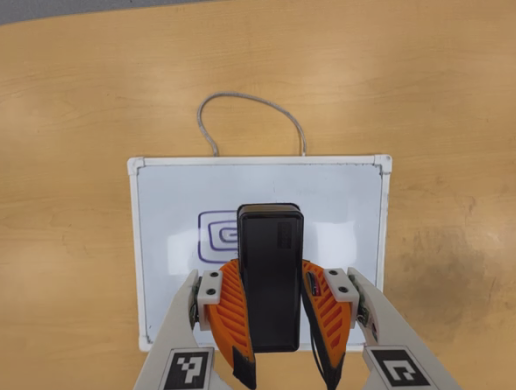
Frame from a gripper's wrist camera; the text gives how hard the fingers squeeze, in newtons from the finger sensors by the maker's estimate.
{"total": 8.2, "left": 6.9, "right": 9.4}